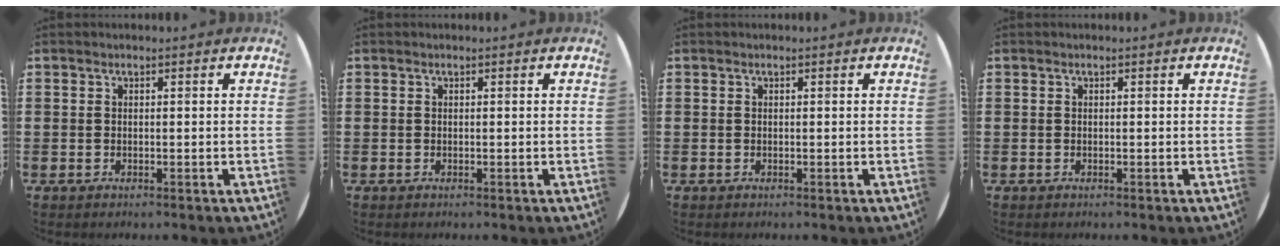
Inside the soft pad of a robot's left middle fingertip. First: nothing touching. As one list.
[{"total": 0.0}, {"total": 0.0}, {"total": 0.0}]